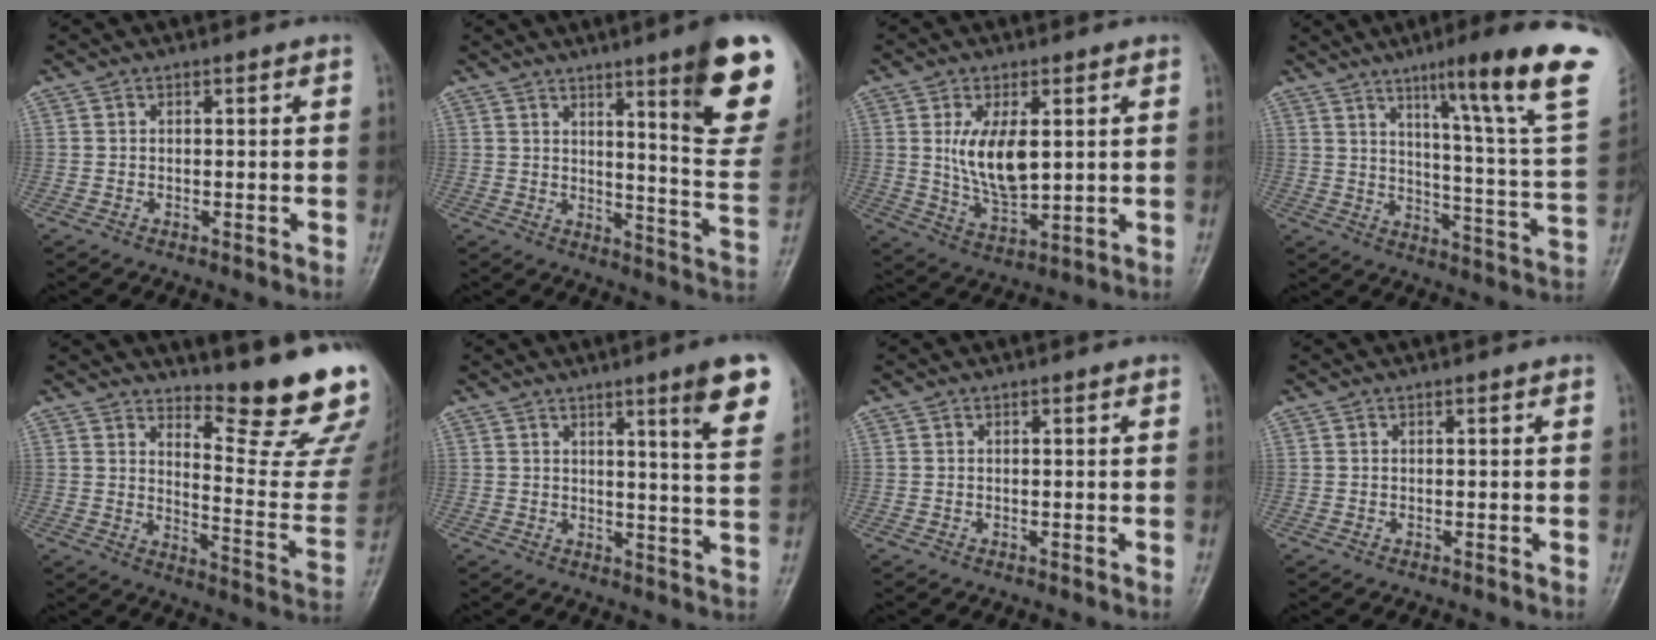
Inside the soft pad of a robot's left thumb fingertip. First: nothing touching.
{"total": 18.0, "force": [9.6, 2.4, 15.0], "torque": [-0.155, -0.061, 0.133]}
{"total": 9.9, "force": [2.0, 4.8, 8.5], "torque": [-0.144, -0.023, 0.048]}
{"total": 24.0, "force": [13.2, 2.1, 19.9], "torque": [-0.263, -0.055, 0.184]}
{"total": 16.7, "force": [14.1, 1.9, 8.7], "torque": [-0.093, -0.163, 0.191]}
{"total": 10.3, "force": [5.8, 0.5, 8.5], "torque": [-0.101, -0.034, 0.073]}
{"total": 0.0}
{"total": 0.0}